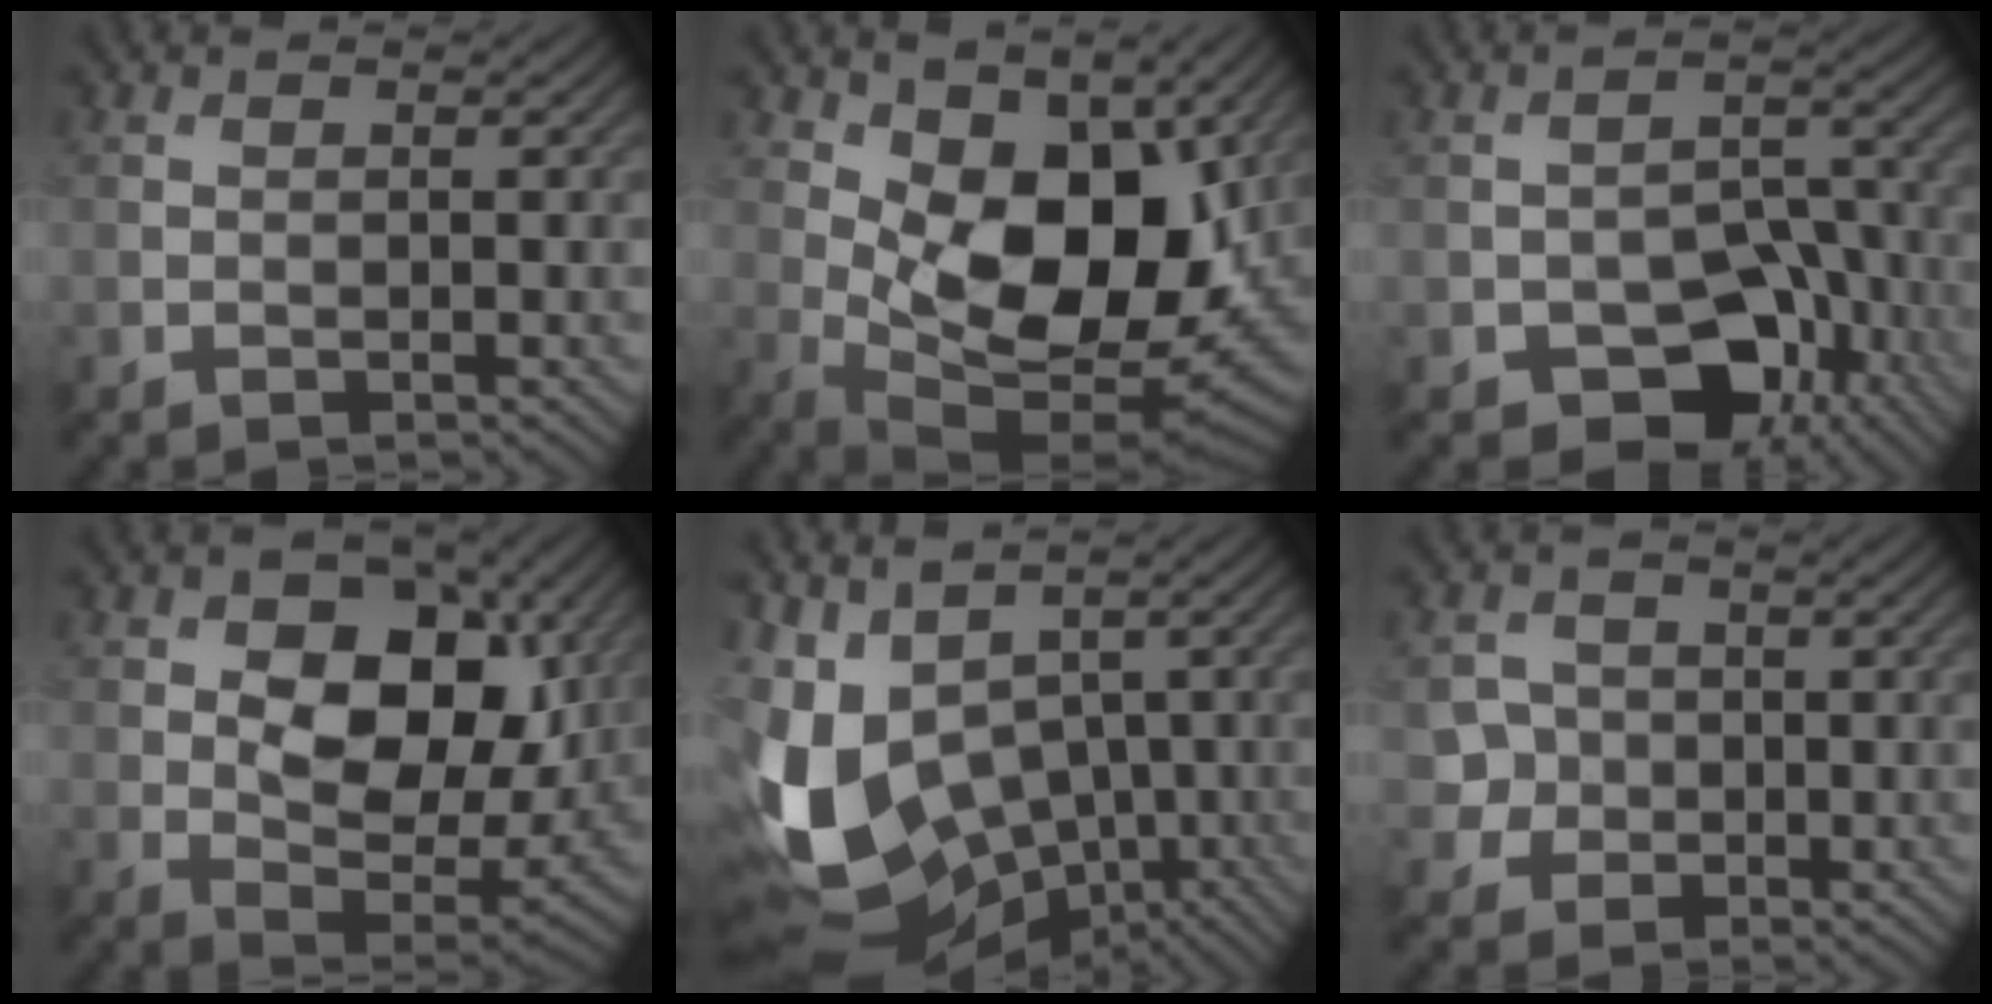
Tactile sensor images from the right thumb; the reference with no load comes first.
{"total": 14.6, "force": [3.6, 7.7, 11.9], "torque": [-0.203, -0.017, 0.074]}
{"total": 10.1, "force": [-5.0, 6.4, 6.0], "torque": [-0.084, -0.012, -0.083]}
{"total": 12.5, "force": [2.7, 7.8, 9.3], "torque": [-0.162, -0.008, 0.045]}
{"total": 15.4, "force": [-2.3, 10.2, 11.3], "torque": [-0.280, -0.036, -0.008]}
{"total": 4.2, "force": [-0.7, 4.0, 0.9], "torque": [-0.016, -0.002, -0.026]}